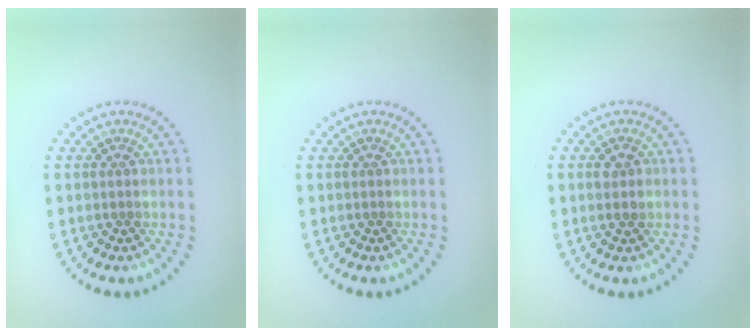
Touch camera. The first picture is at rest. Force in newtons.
{"total": 0.0}
{"total": 1.5, "press": 1.5, "slide": 0.2}